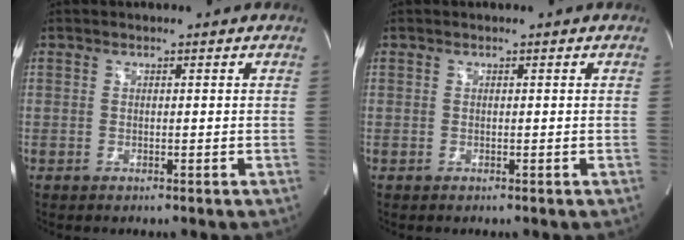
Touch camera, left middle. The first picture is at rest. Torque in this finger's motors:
{"motor_torque": [0.94, -0.95, 0.08, 0.02]}